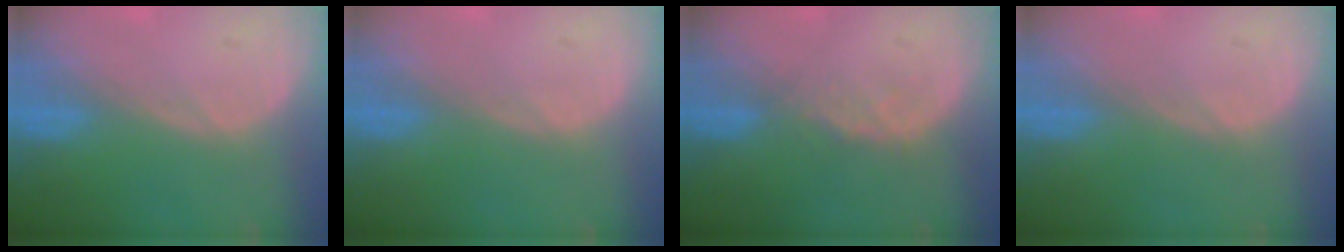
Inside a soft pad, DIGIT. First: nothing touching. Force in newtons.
{"total": 0.0}
{"total": 1.9, "press": 1.9, "slide": 0.3}
{"total": 0.0}